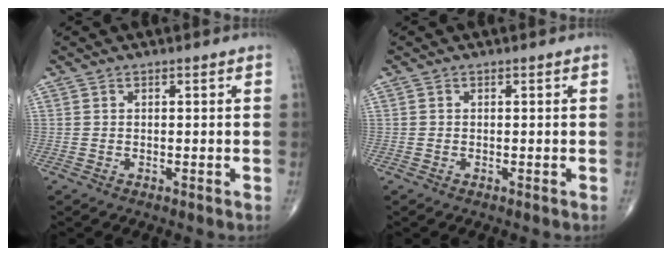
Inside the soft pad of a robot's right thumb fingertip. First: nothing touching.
{"total": 0.0}